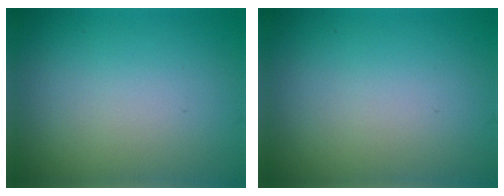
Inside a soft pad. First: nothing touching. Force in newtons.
{"total": 0.0}